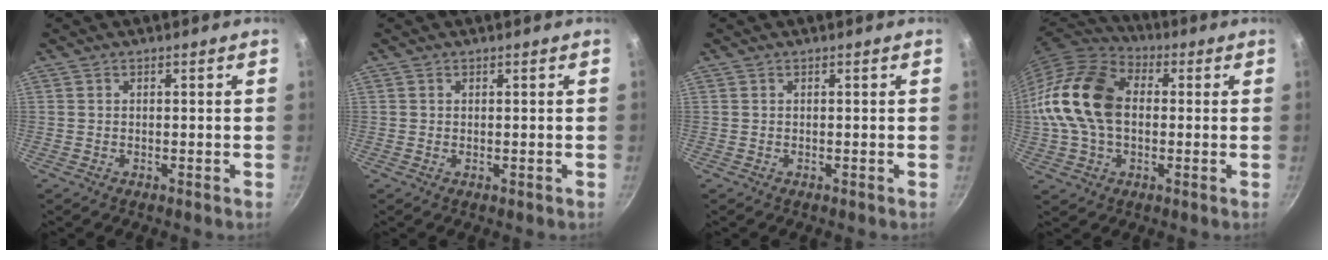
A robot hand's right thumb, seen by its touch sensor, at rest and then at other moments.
{"total": 0.0}
{"total": 0.0}
{"total": 18.7, "force": [0.9, 12.9, 13.6], "torque": [-0.250, 0.031, 0.002]}